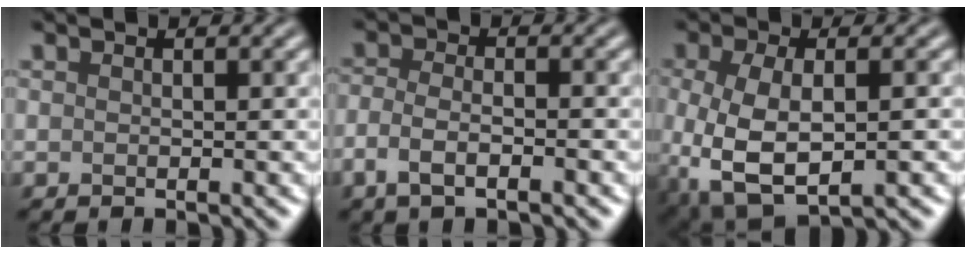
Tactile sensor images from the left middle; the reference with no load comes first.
{"total": 2.8, "force": [-1.5, 1.1, 2.2], "torque": [-0.050, 0.000, -0.035]}
{"total": 6.5, "force": [-1.7, 3.1, 5.5], "torque": [-0.130, -0.015, -0.027]}